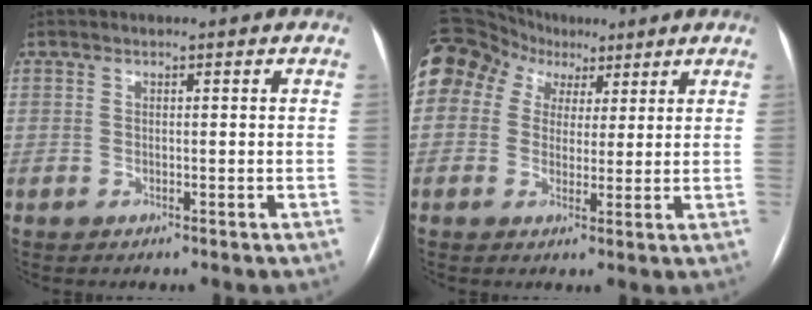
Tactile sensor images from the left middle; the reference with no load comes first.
{"total": 24.0, "force": [11.5, 18.6, 10.0], "torque": [-0.336, 0.112, 0.220]}